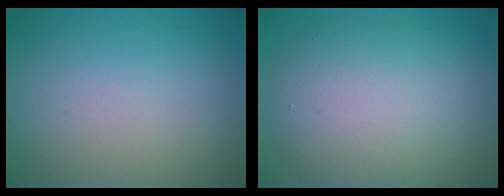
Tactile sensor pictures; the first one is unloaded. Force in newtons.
{"total": 7.7, "press": 7.7, "slide": 0.3}